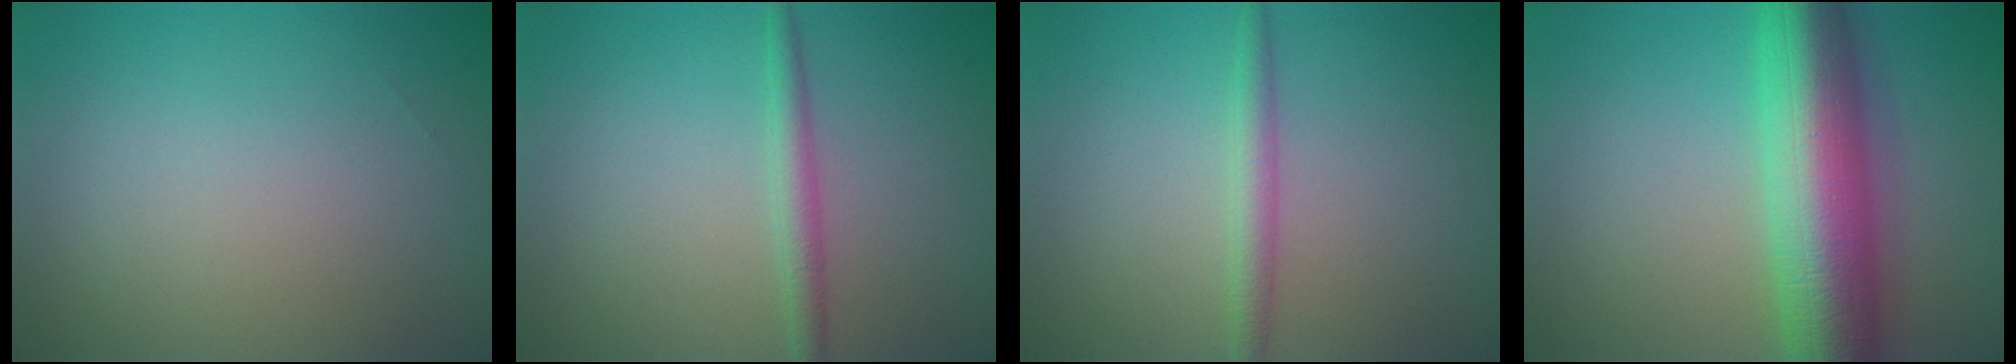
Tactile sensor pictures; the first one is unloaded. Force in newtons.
{"total": 2.0, "press": 2.0, "slide": 0.0}
{"total": 2.1, "press": 2.1, "slide": 0.0}
{"total": 11.8, "press": 11.8, "slide": 0.1}